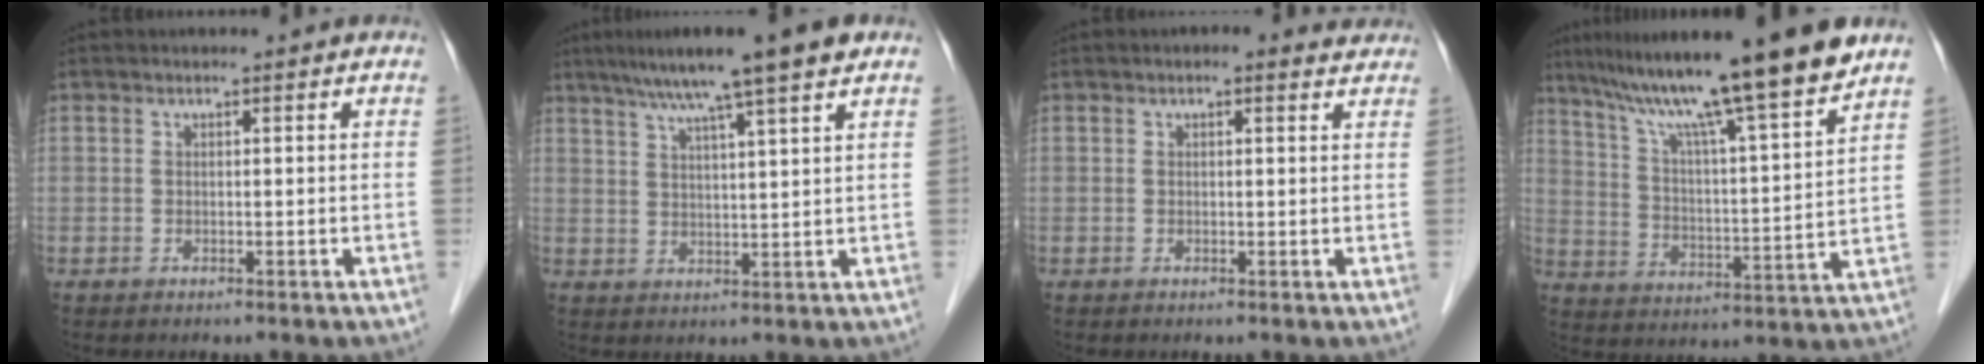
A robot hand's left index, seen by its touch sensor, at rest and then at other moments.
{"total": 10.5, "force": [7.5, -0.4, 7.3], "torque": [-0.116, 0.024, 0.112]}
{"total": 2.5, "force": [1.8, 1.1, 1.2], "torque": [-0.012, 0.013, 0.014]}
{"total": 19.3, "force": [15.1, -0.6, 12.0], "torque": [-0.194, 0.014, 0.242]}